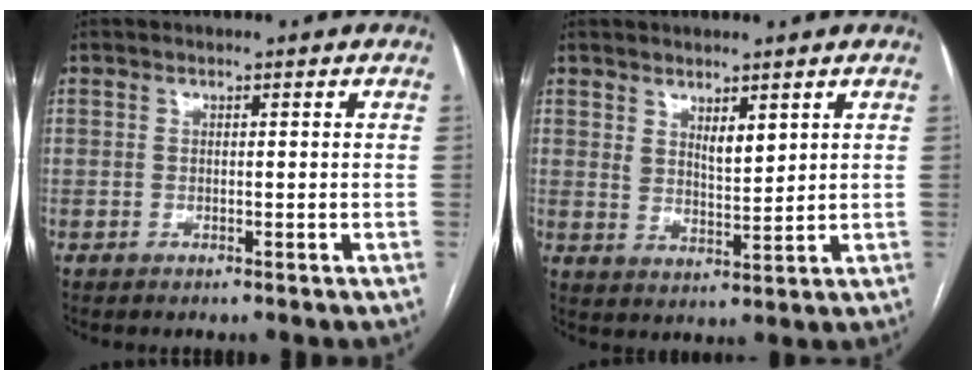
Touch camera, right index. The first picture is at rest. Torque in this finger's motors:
{"motor_torque": [-0.16, -0.03, -0.01, 0.01]}